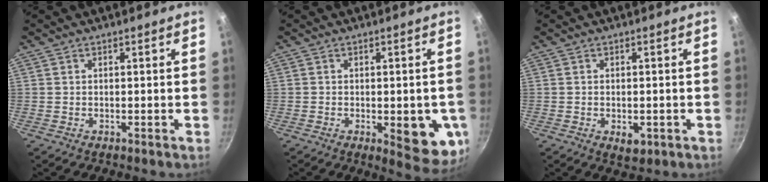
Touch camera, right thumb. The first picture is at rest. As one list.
[{"total": 10.8, "force": [-2.4, 4.2, 9.6], "torque": [-0.079, -0.006, -0.025]}, {"total": 3.4, "force": [-1.0, 2.0, 2.5], "torque": [-0.033, -0.002, -0.011]}]